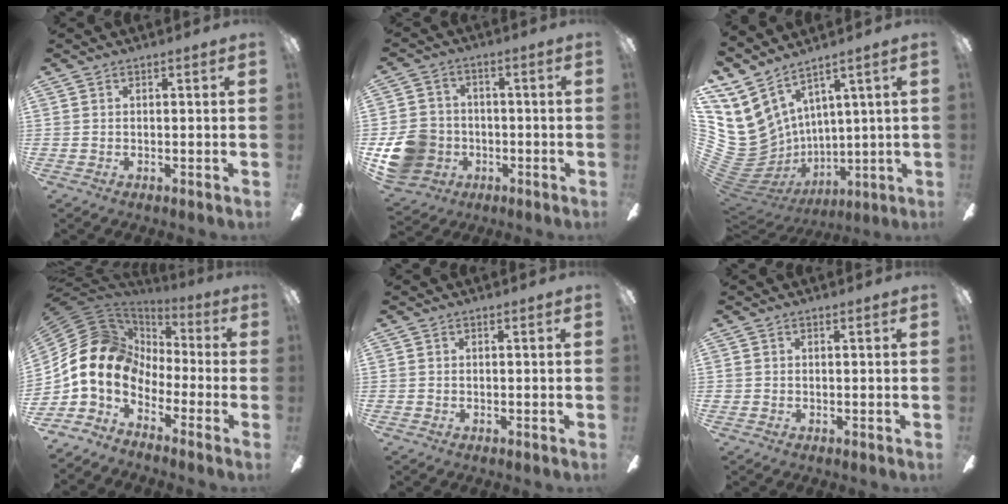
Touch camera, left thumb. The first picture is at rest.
{"total": 12.0, "force": [-3.6, 10.5, 4.6], "torque": [-0.104, 0.031, -0.060]}
{"total": 9.5, "force": [3.4, 7.9, 4.1], "torque": [-0.146, -0.063, 0.072]}
{"total": 14.8, "force": [-1.6, 11.9, 8.6], "torque": [-0.206, 0.001, -0.030]}
{"total": 0.0}
{"total": 0.5, "force": [-0.1, 0.5, -0.1], "torque": [0.003, 0.004, -0.003]}